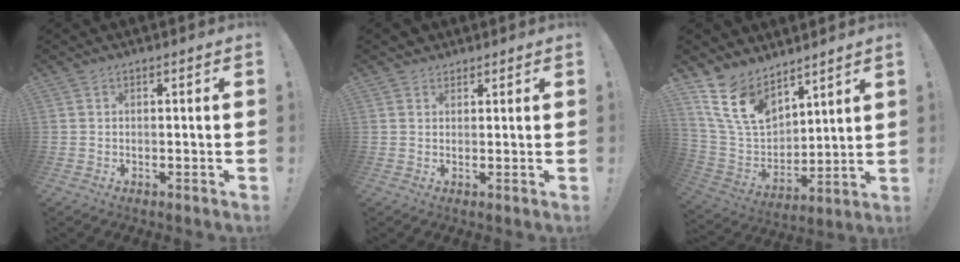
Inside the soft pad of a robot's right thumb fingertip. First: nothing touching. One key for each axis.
{"total": 2.4, "fx": 1.6, "fy": 1.7, "fz": 0.3, "tx": 0.001, "ty": -0.007, "tz": 0.028}
{"total": 15.3, "fx": 10.0, "fy": 8.8, "fz": 7.6, "tx": -0.158, "ty": -0.059, "tz": 0.196}